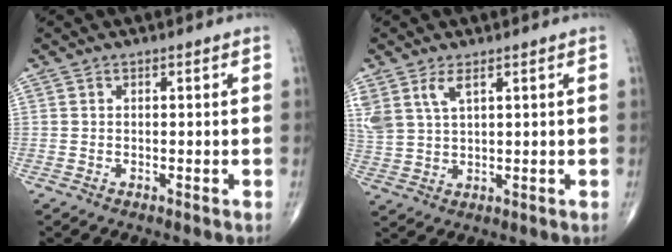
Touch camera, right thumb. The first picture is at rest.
{"total": 6.2, "force": [3.4, 2.8, 4.3], "torque": [-0.100, -0.007, 0.076]}